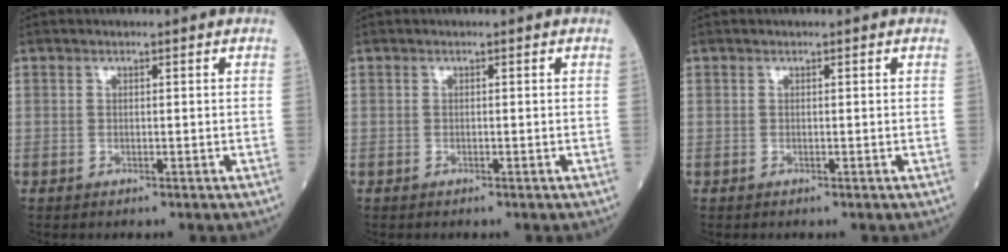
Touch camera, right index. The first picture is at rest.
{"total": 0.0}
{"total": 0.0}